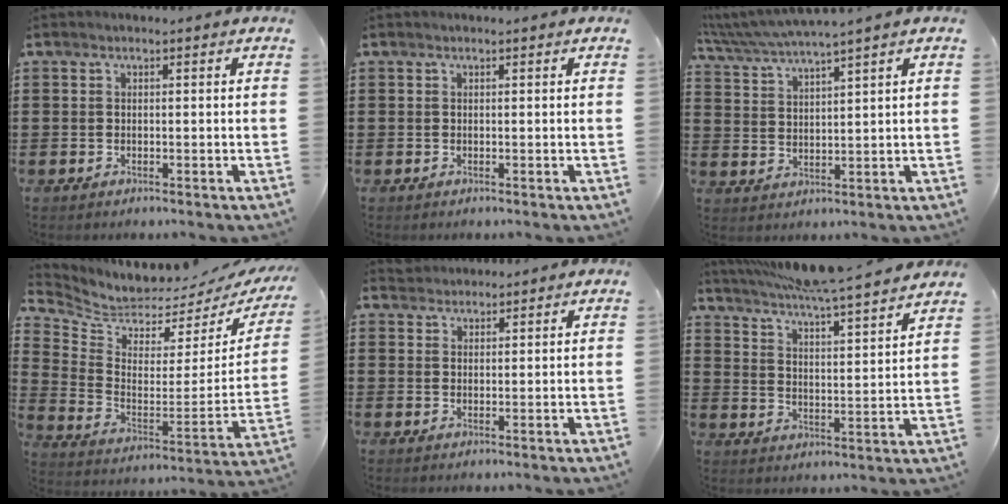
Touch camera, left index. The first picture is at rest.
{"total": 0.0}
{"total": 3.8, "force": [3.5, -0.6, 1.5], "torque": [-0.043, -0.021, 0.058]}
{"total": 3.4, "force": [3.3, 0.9, 0.5], "torque": [-0.041, -0.055, 0.052]}
{"total": 1.9, "force": [1.8, 0.5, -0.3], "torque": [0.000, 0.003, 0.037]}
{"total": 6.5, "force": [5.9, -0.7, 2.8], "torque": [-0.078, -0.043, 0.097]}